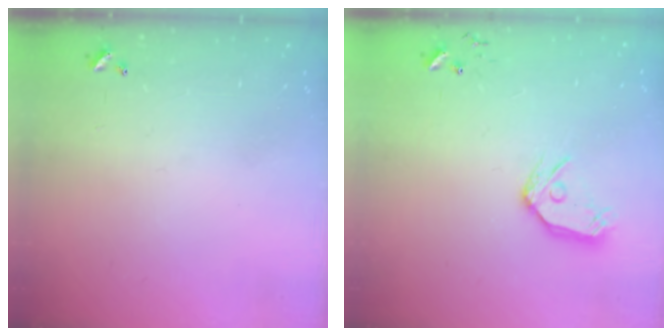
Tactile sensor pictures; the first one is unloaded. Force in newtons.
{"total": 11.3, "press": 11.2, "slide": 1.4}